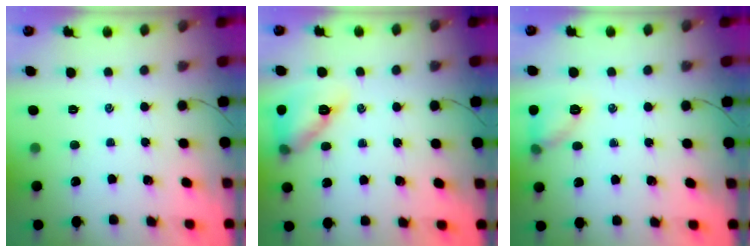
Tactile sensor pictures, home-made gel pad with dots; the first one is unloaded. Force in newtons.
{"total": 12.4, "press": 12.0, "slide": 3.1}
{"total": 8.3, "press": 8.3, "slide": 0.3}